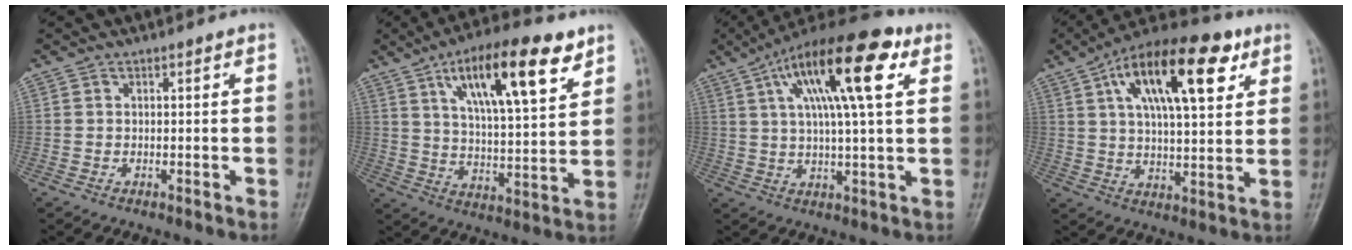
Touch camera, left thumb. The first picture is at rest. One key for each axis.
{"total": 18.0, "fx": 9.4, "fy": 5.6, "fz": 14.3, "tx": -0.209, "ty": -0.031, "tz": 0.155}
{"total": 18.3, "fx": 7.0, "fy": 5.0, "fz": 16.2, "tx": -0.260, "ty": 0.010, "tz": 0.109}
{"total": 19.7, "fx": 8.4, "fy": 7.9, "fz": 16.0, "tx": -0.242, "ty": -0.004, "tz": 0.133}